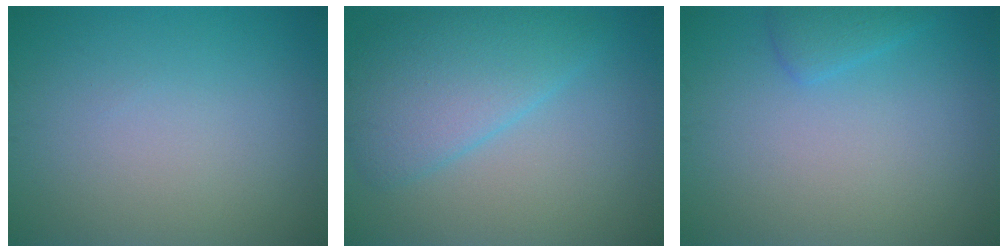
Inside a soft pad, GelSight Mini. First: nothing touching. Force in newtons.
{"total": 5.2, "press": 5.2, "slide": 0.1}
{"total": 1.6, "press": 1.6, "slide": 0.1}